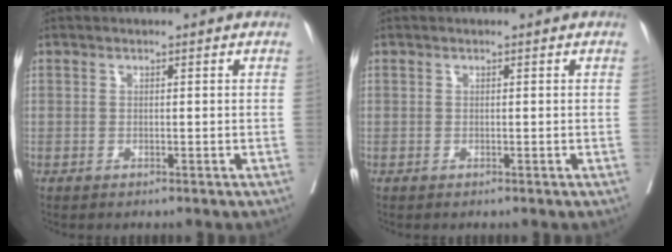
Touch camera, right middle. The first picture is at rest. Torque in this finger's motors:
{"motor_torque": [0.00, 0.00, 0.00, 0.00]}